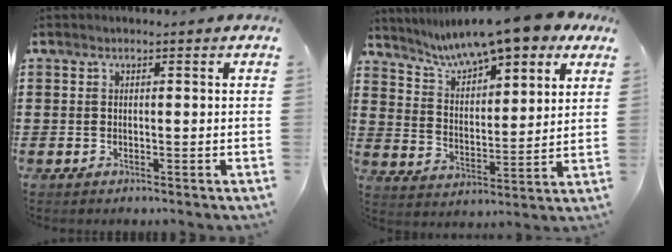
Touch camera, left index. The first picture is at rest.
{"total": 9.4, "force": [8.4, 1.1, 4.2], "torque": [-0.105, -0.040, 0.146]}